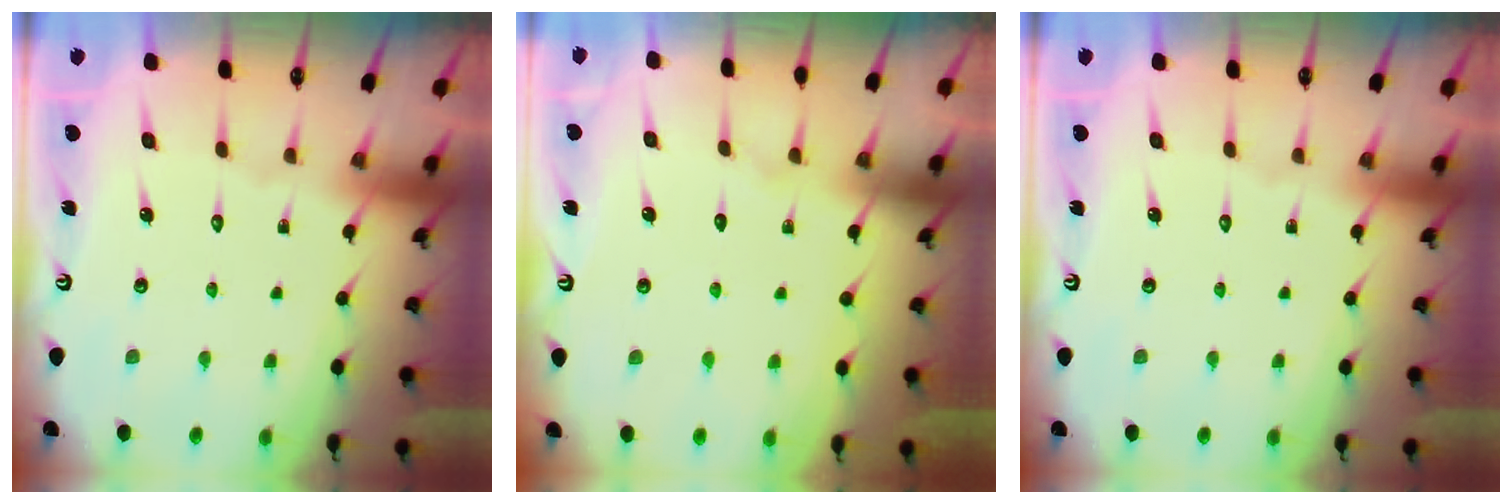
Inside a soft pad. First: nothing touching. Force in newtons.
{"total": 5.3, "press": 5.3, "slide": 0.5}
{"total": 0.0}